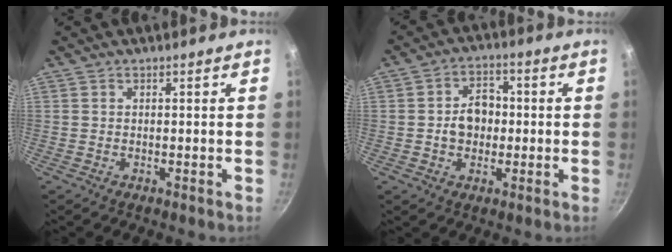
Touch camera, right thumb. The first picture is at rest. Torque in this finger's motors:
{"motor_torque": [0.19, 0.19, -0.02, 0.04, 0.06]}